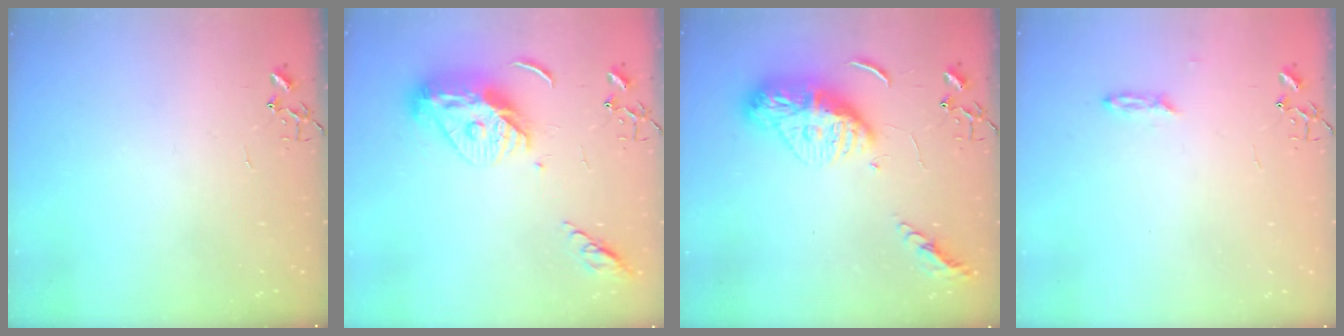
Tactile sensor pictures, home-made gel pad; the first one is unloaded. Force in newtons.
{"total": 12.7, "press": 12.7, "slide": 0.9}
{"total": 15.4, "press": 15.3, "slide": 1.2}
{"total": 2.3, "press": 2.2, "slide": 0.4}